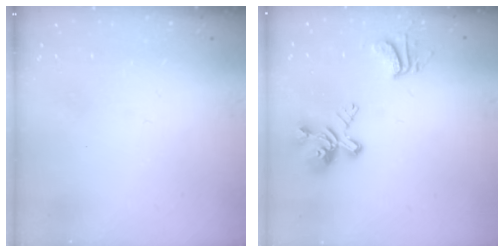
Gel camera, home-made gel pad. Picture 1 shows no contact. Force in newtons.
{"total": 5.9, "press": 5.5, "slide": 1.9}